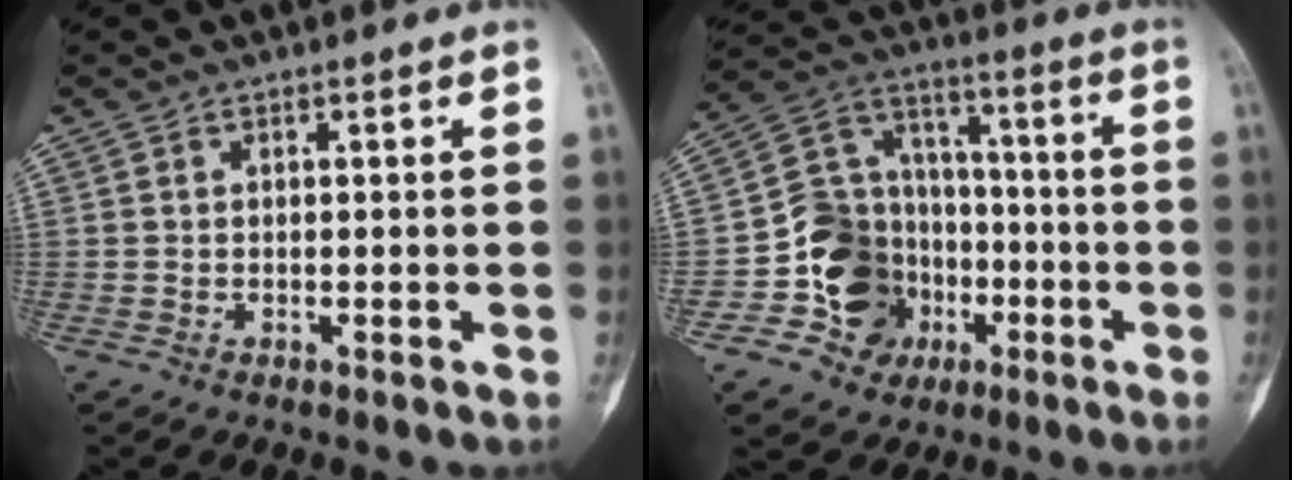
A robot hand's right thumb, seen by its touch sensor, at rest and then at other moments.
{"total": 15.5, "force": [-5.1, 13.6, 5.3], "torque": [-0.040, 0.082, -0.082]}